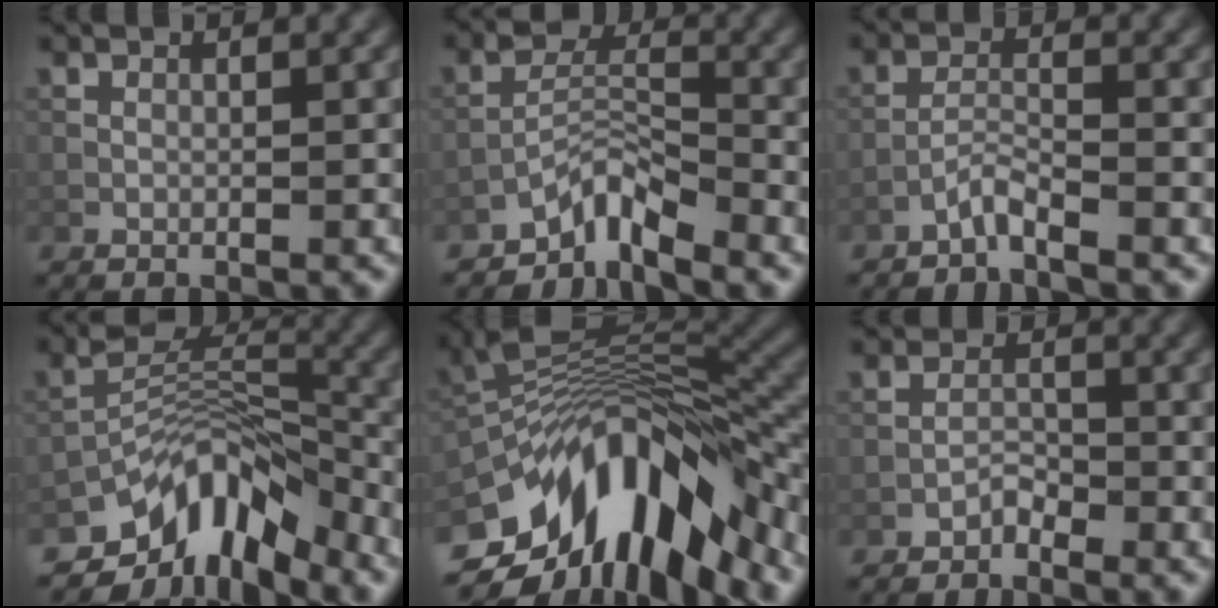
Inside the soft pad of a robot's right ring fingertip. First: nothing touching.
{"total": 3.2, "force": [-2.8, 0.9, 1.4], "torque": [-0.019, 0.015, -0.058]}
{"total": 2.0, "force": [-1.8, 0.0, 0.9], "torque": [-0.017, 0.006, -0.043]}
{"total": 8.1, "force": [-5.8, 3.7, 4.3], "torque": [-0.048, 0.000, -0.112]}
{"total": 13.8, "force": [-7.0, 6.2, 10.1], "torque": [-0.185, 0.021, -0.125]}
{"total": 1.2, "force": [-1.0, 0.5, 0.3], "torque": [-0.001, 0.007, -0.019]}